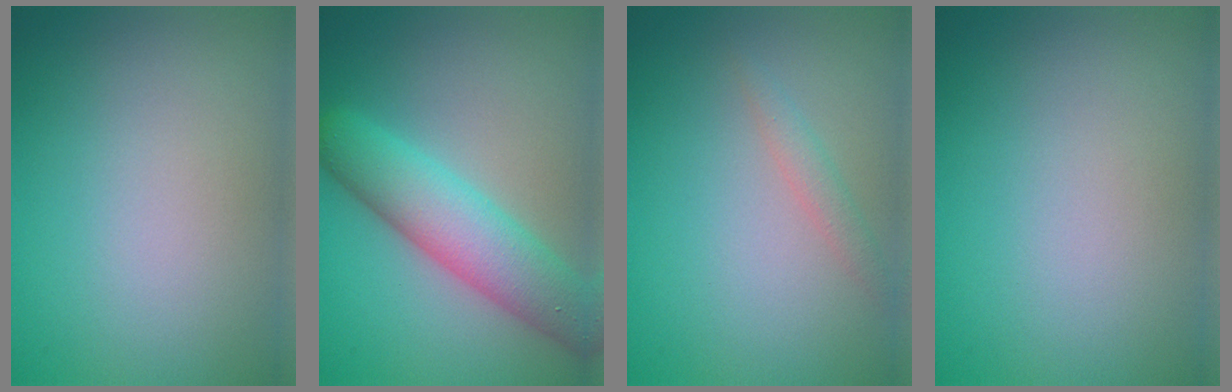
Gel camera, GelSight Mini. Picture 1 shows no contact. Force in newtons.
{"total": 6.5, "press": 6.5, "slide": 0.1}
{"total": 1.3, "press": 1.3, "slide": 0.1}
{"total": 0.0}